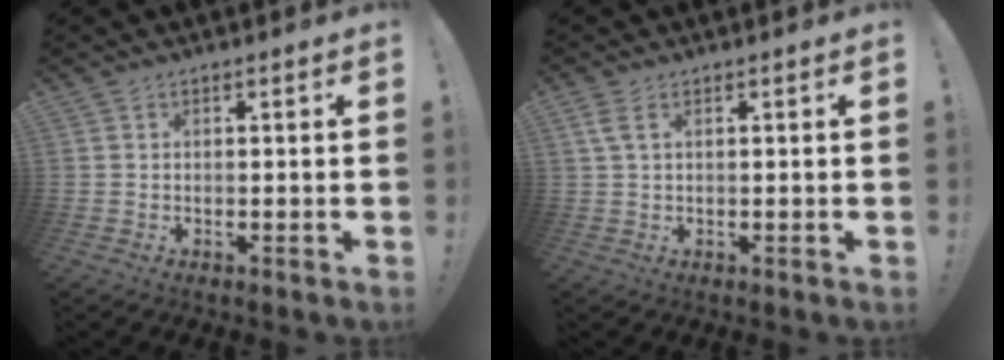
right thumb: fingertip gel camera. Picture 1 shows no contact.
{"total": 3.1, "force": [1.3, 1.2, 2.6], "torque": [-0.050, 0.002, 0.024]}